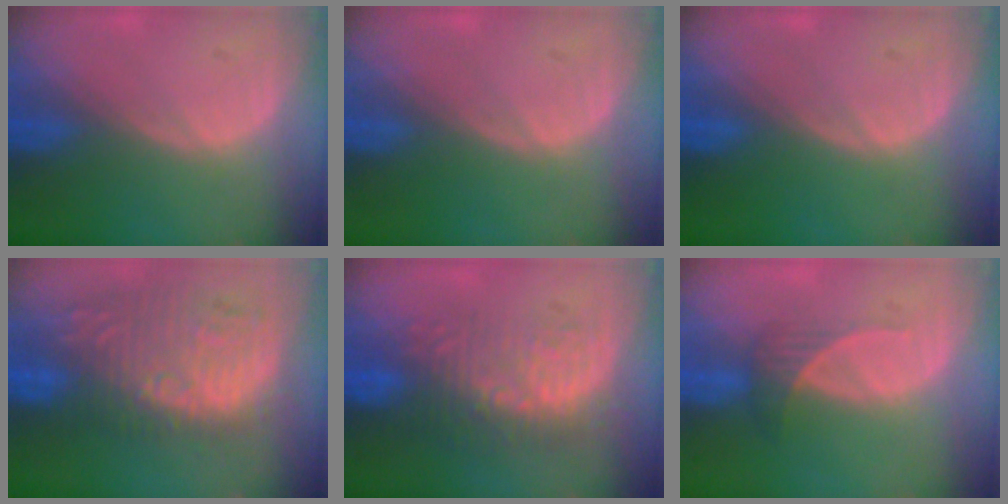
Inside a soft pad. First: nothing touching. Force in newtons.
{"total": 0.0}
{"total": 0.0}
{"total": 12.1, "press": 11.3, "slide": 4.3}
{"total": 9.0, "press": 8.6, "slide": 2.5}
{"total": 2.5, "press": 2.3, "slide": 0.9}